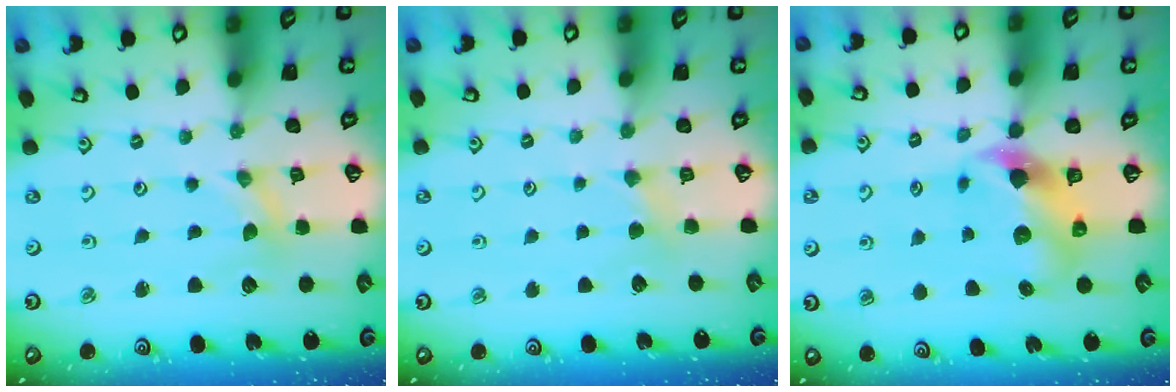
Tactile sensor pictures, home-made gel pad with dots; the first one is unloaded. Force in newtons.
{"total": 2.9, "press": 2.8, "slide": 0.4}
{"total": 7.0, "press": 6.9, "slide": 1.0}